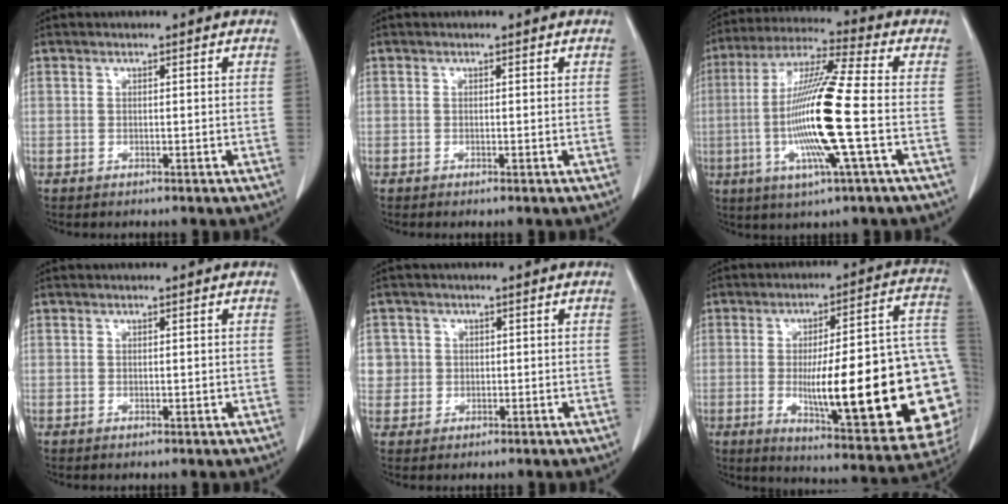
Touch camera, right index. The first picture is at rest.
{"total": 0.0}
{"total": 16.1, "force": [-2.7, -0.3, 15.9], "torque": [-0.317, -0.008, -0.062]}
{"total": 0.6, "force": [0.1, 0.3, 0.5], "torque": [-0.009, -0.002, 0.004]}
{"total": 3.6, "force": [0.6, 3.5, -0.1], "torque": [0.022, 0.007, 0.011]}
{"total": 29.5, "force": [-4.4, 4.6, 28.9], "torque": [-0.305, 0.003, -0.058]}